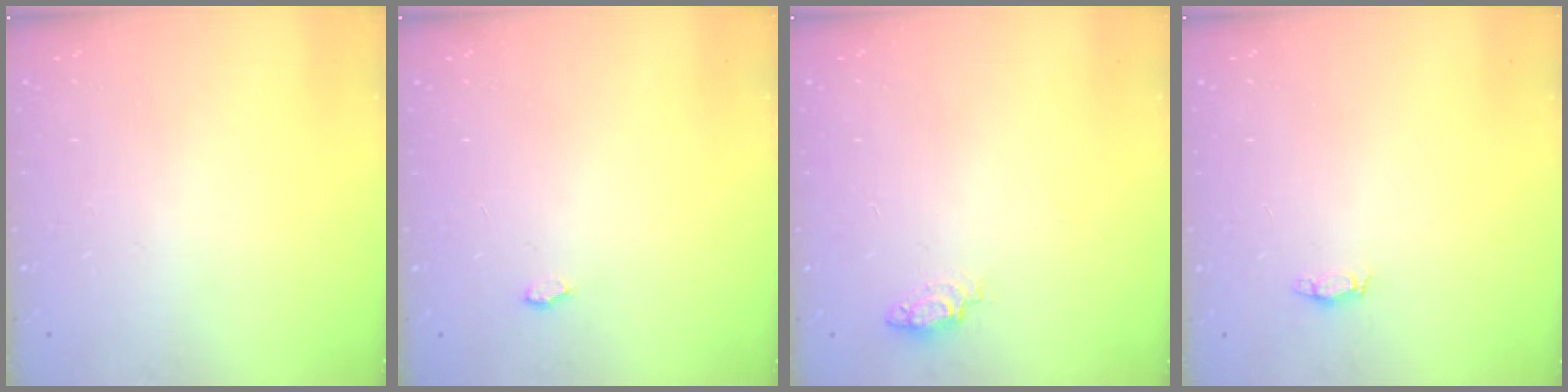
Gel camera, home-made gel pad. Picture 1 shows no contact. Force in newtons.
{"total": 2.4, "press": 2.4, "slide": 0.3}
{"total": 5.7, "press": 5.5, "slide": 1.4}
{"total": 2.9, "press": 2.9, "slide": 0.4}